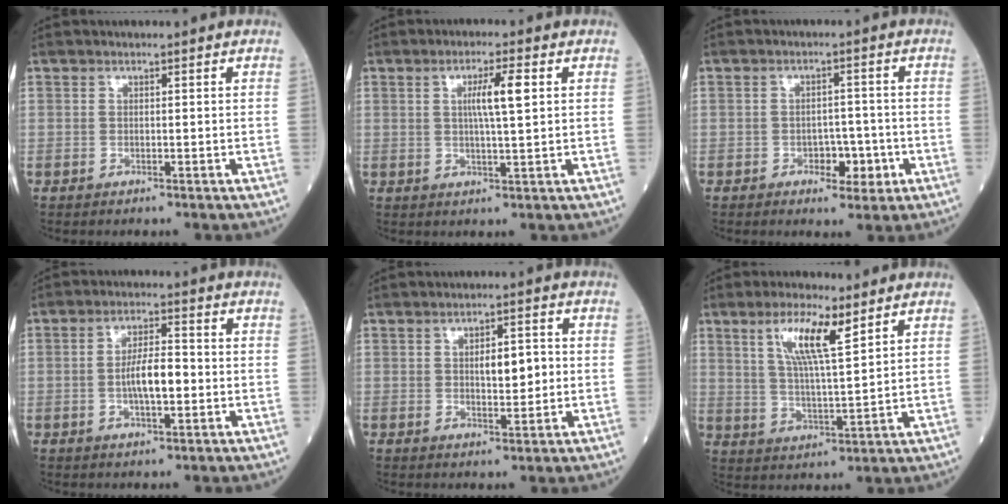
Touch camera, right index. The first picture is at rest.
{"total": 5.1, "force": [1.2, 0.1, 4.9], "torque": [-0.087, 0.001, 0.021]}
{"total": 3.9, "force": [-1.7, 2.1, 2.9], "torque": [-0.033, 0.006, -0.020]}
{"total": 6.2, "force": [-0.9, 1.7, 5.9], "torque": [-0.111, 0.007, -0.017]}
{"total": 4.9, "force": [0.3, 1.8, 4.5], "torque": [-0.070, 0.004, 0.008]}
{"total": 8.9, "force": [4.7, 1.1, 7.5], "torque": [-0.144, -0.001, 0.087]}